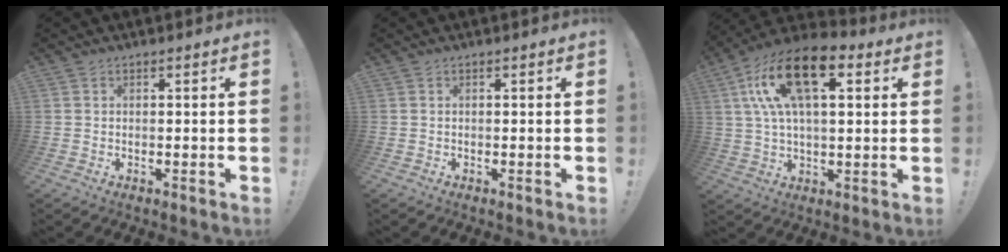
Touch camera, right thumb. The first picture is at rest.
{"total": 0.0}
{"total": 18.5, "force": [7.2, 9.1, 14.4], "torque": [-0.255, -0.011, 0.124]}